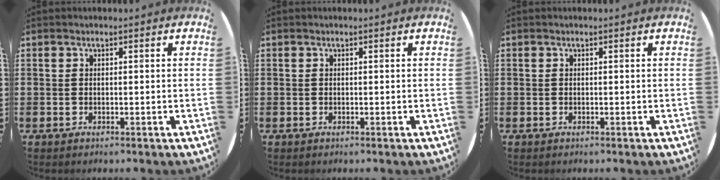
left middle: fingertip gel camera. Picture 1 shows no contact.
{"total": 0.0}
{"total": 0.0}